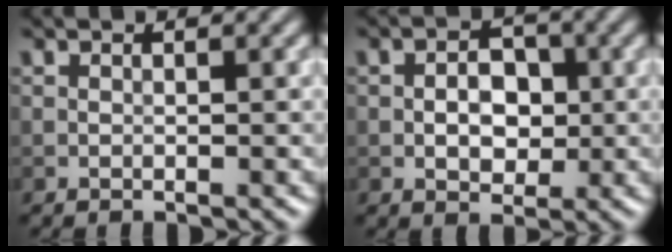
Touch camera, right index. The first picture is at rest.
{"total": 3.2, "force": [-0.3, 2.2, 2.3], "torque": [-0.036, 0.003, -0.007]}